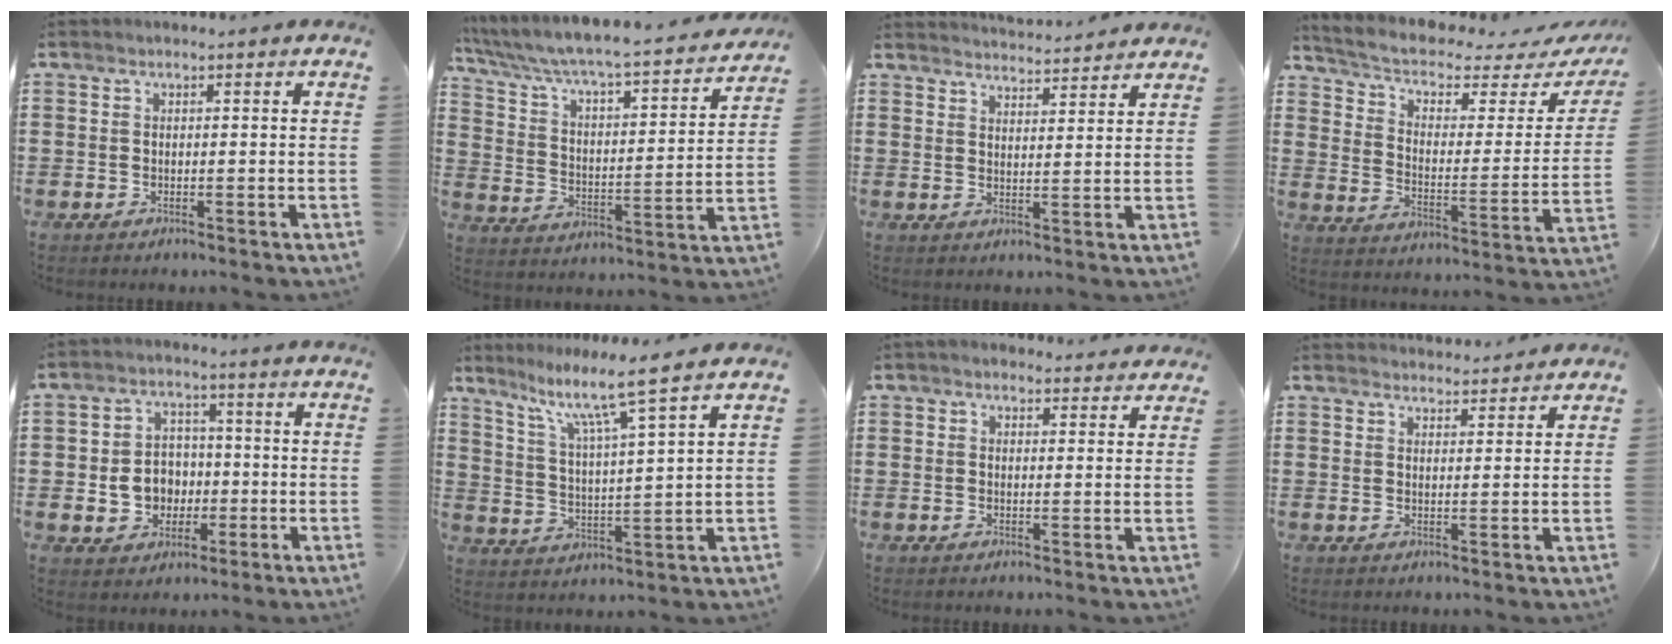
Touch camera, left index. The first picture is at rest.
{"total": 4.2, "force": [3.7, 0.4, 2.0], "torque": [-0.062, -0.041, 0.049]}
{"total": 3.4, "force": [3.4, -0.4, 0.0], "torque": [-0.011, -0.019, 0.060]}
{"total": 3.9, "force": [2.8, 1.5, 2.1], "torque": [-0.060, -0.025, 0.042]}
{"total": 6.4, "force": [-0.9, 5.6, 2.9], "torque": [-0.054, 0.010, -0.019]}
{"total": 8.0, "force": [6.3, -0.6, 4.9], "torque": [-0.117, -0.041, 0.102]}
{"total": 2.3, "force": [2.1, 0.8, 0.3], "torque": [-0.012, 0.000, 0.040]}
{"total": 2.9, "force": [2.9, 0.2, -0.2], "torque": [-0.004, -0.010, 0.055]}